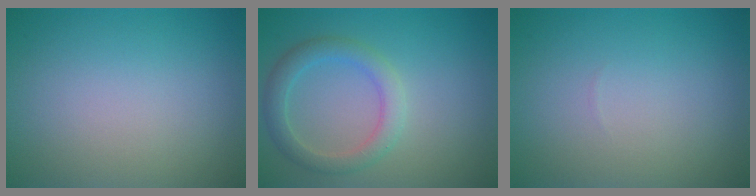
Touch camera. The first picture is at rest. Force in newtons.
{"total": 3.0, "press": 3.0, "slide": 0.1}
{"total": 0.0}